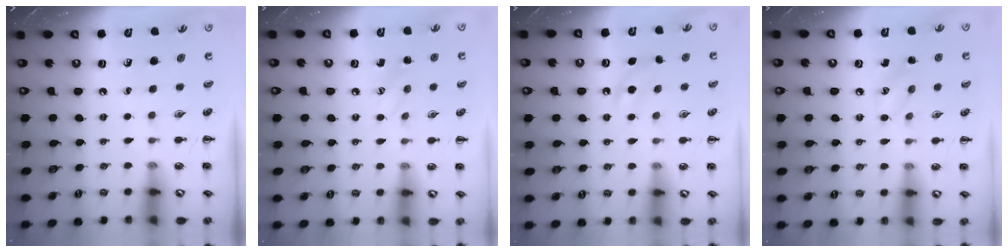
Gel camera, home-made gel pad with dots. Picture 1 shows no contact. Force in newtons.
{"total": 7.0, "press": 6.8, "slide": 1.5}
{"total": 6.1, "press": 5.8, "slide": 1.8}
{"total": 7.0, "press": 6.7, "slide": 1.9}